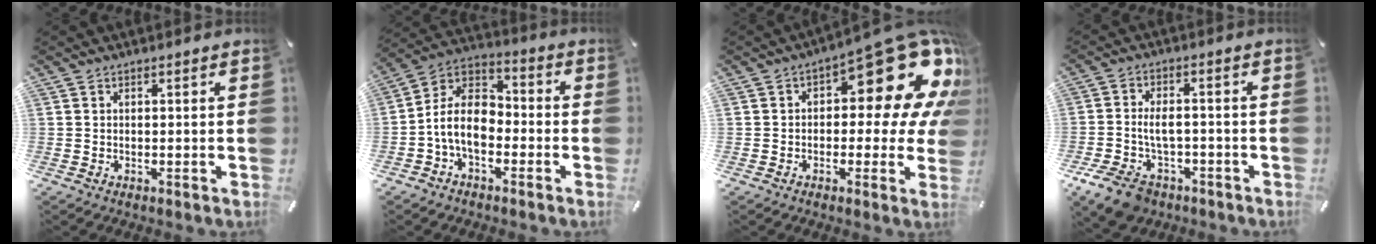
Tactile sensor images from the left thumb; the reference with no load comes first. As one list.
[{"total": 10.8, "force": [-4.2, 7.1, 7.0], "torque": [-0.160, 0.015, -0.084]}, {"total": 20.5, "force": [8.7, 9.2, 16.2], "torque": [-0.191, -0.069, 0.140]}, {"total": 9.6, "force": [-2.9, 6.7, 6.2], "torque": [-0.120, 0.015, -0.046]}]